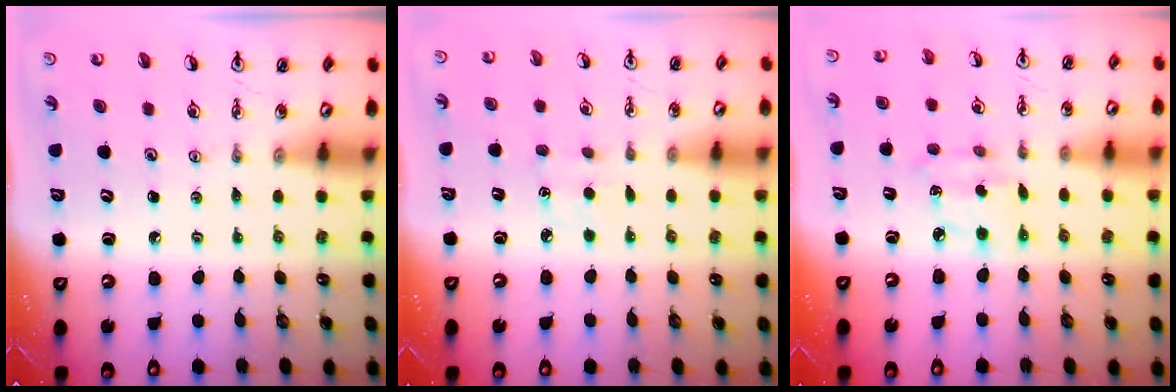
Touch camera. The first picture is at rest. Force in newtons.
{"total": 2.4, "press": 2.4, "slide": 0.3}
{"total": 3.5, "press": 3.5, "slide": 0.2}